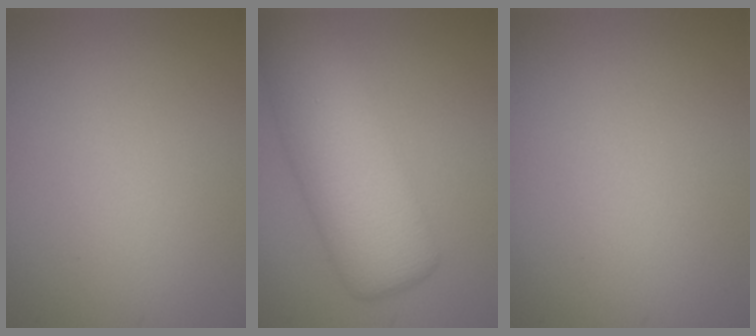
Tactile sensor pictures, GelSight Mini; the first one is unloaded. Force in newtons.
{"total": 8.8, "press": 8.7, "slide": 0.2}
{"total": 0.0}